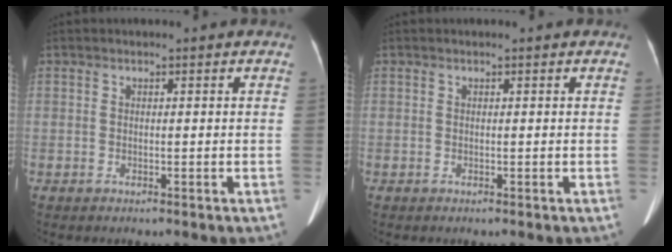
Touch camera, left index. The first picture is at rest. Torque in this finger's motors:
{"motor_torque": [0.01, 0.02, -0.03, -0.01]}